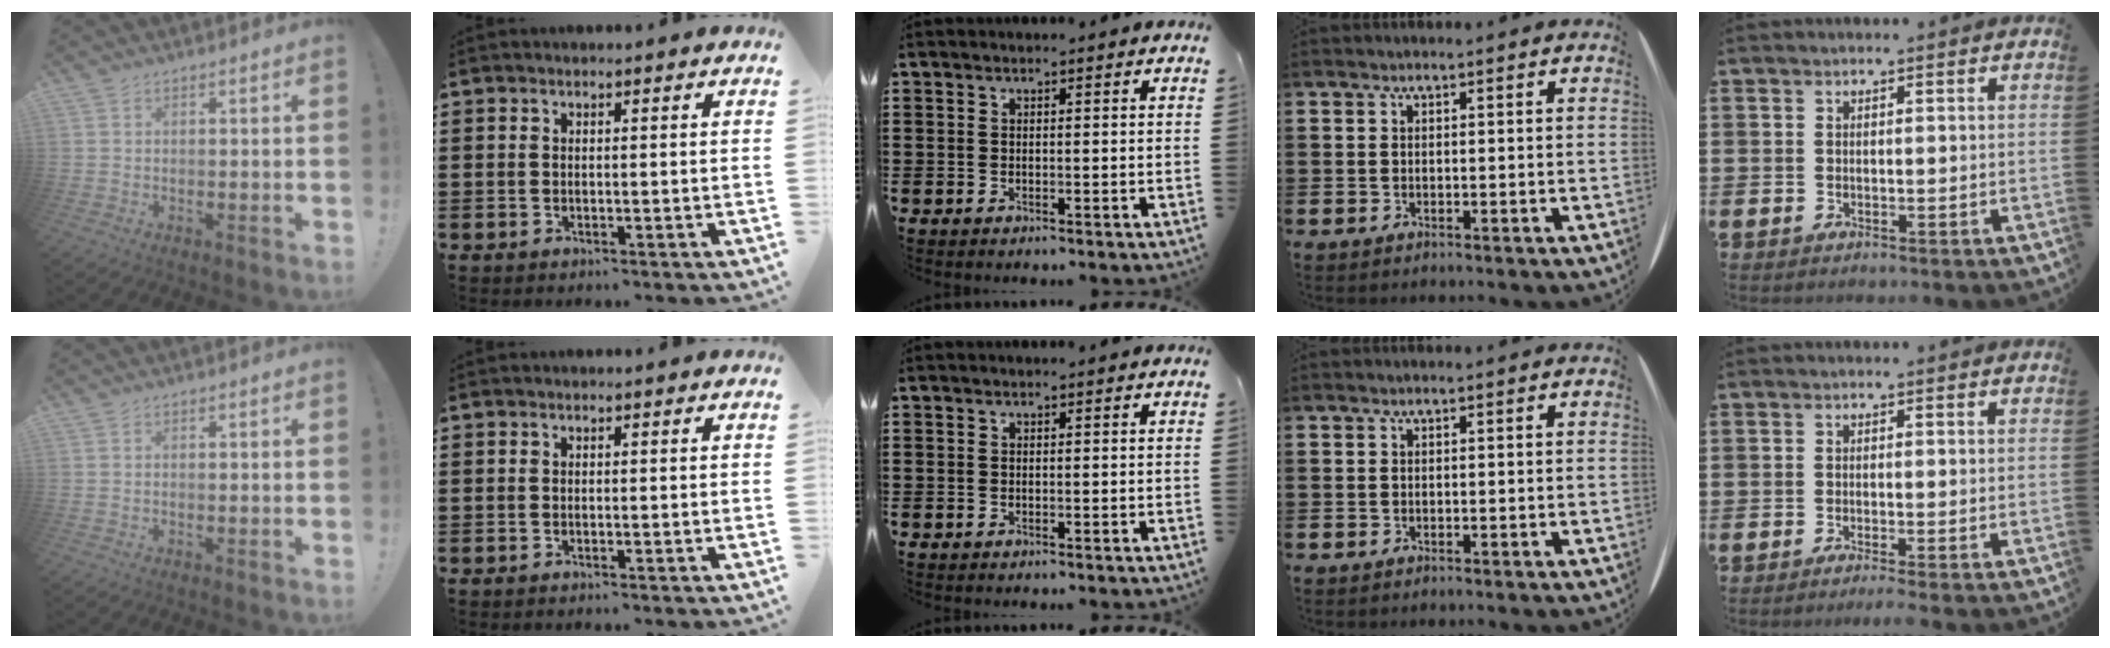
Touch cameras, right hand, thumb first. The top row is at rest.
{"little": {"total": 0.8, "force": [-0.5, 0.0, 0.7], "torque": [-0.011, -0.002, -0.009]}}